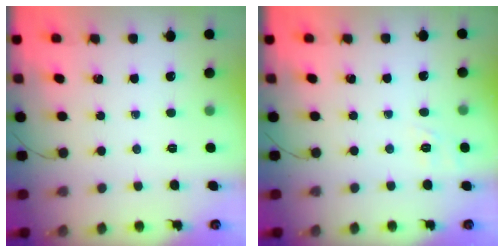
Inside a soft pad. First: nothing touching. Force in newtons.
{"total": 2.0, "press": 0.9, "slide": 1.8}